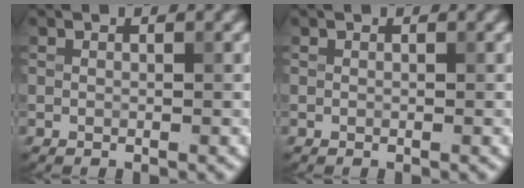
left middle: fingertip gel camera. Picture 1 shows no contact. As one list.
[{"total": 0.0}]